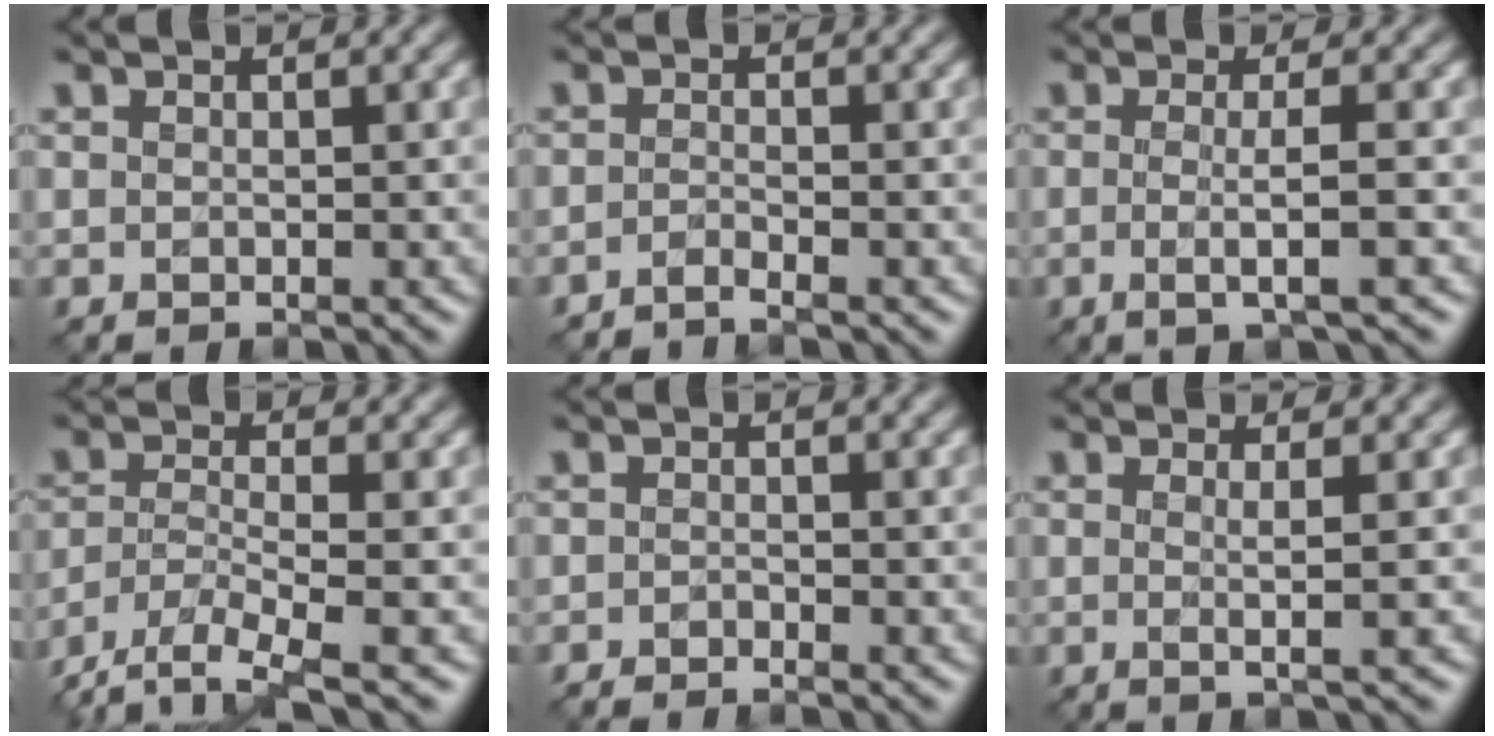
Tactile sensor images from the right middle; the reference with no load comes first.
{"total": 1.4, "force": [-1.3, 0.1, 0.5], "torque": [-0.003, -0.007, -0.032]}
{"total": 3.3, "force": [-0.5, 0.7, 3.2], "torque": [-0.049, -0.011, -0.011]}
{"total": 6.0, "force": [-4.6, 1.4, 3.6], "torque": [-0.077, -0.017, -0.091]}
{"total": 0.9, "force": [-0.9, 0.0, 0.2], "torque": [-0.002, -0.003, -0.017]}
{"total": 2.0, "force": [0.0, 0.4, 1.9], "torque": [-0.034, 0.000, -0.009]}